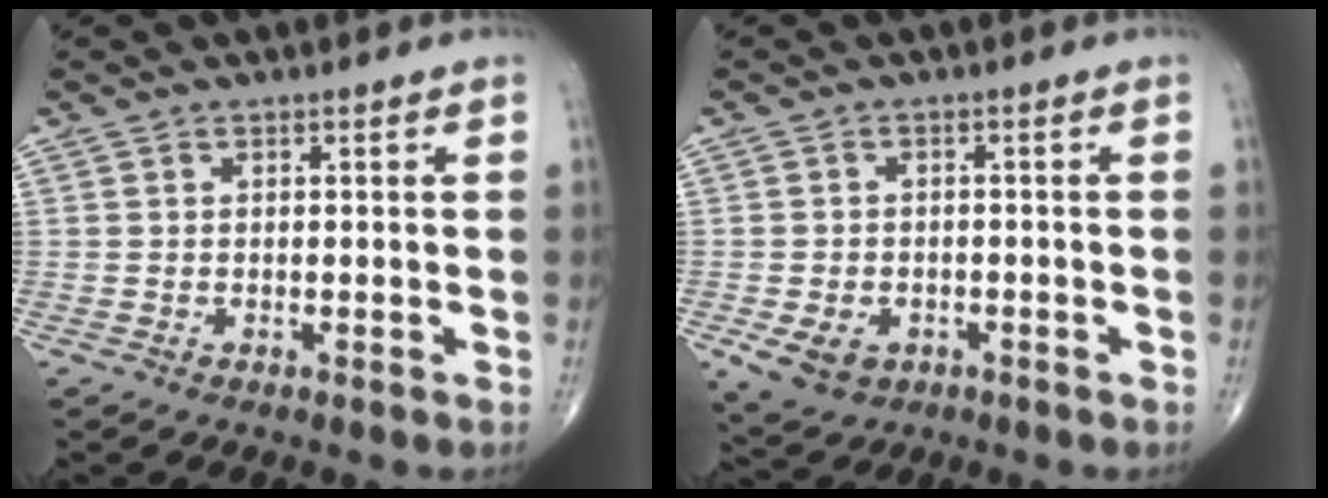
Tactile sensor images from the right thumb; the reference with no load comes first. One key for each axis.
{"total": 6.1, "fx": -2.4, "fy": 4.5, "fz": 3.3, "tx": -0.057, "ty": 0.007, "tz": -0.030}